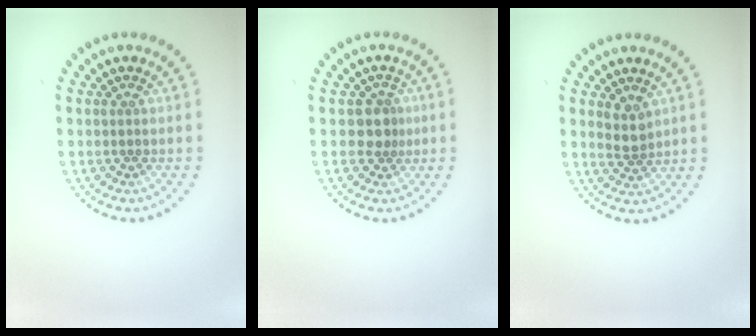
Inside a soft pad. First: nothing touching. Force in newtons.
{"total": 2.1, "press": 1.6, "slide": 1.3}
{"total": 1.9, "press": 1.6, "slide": 0.9}